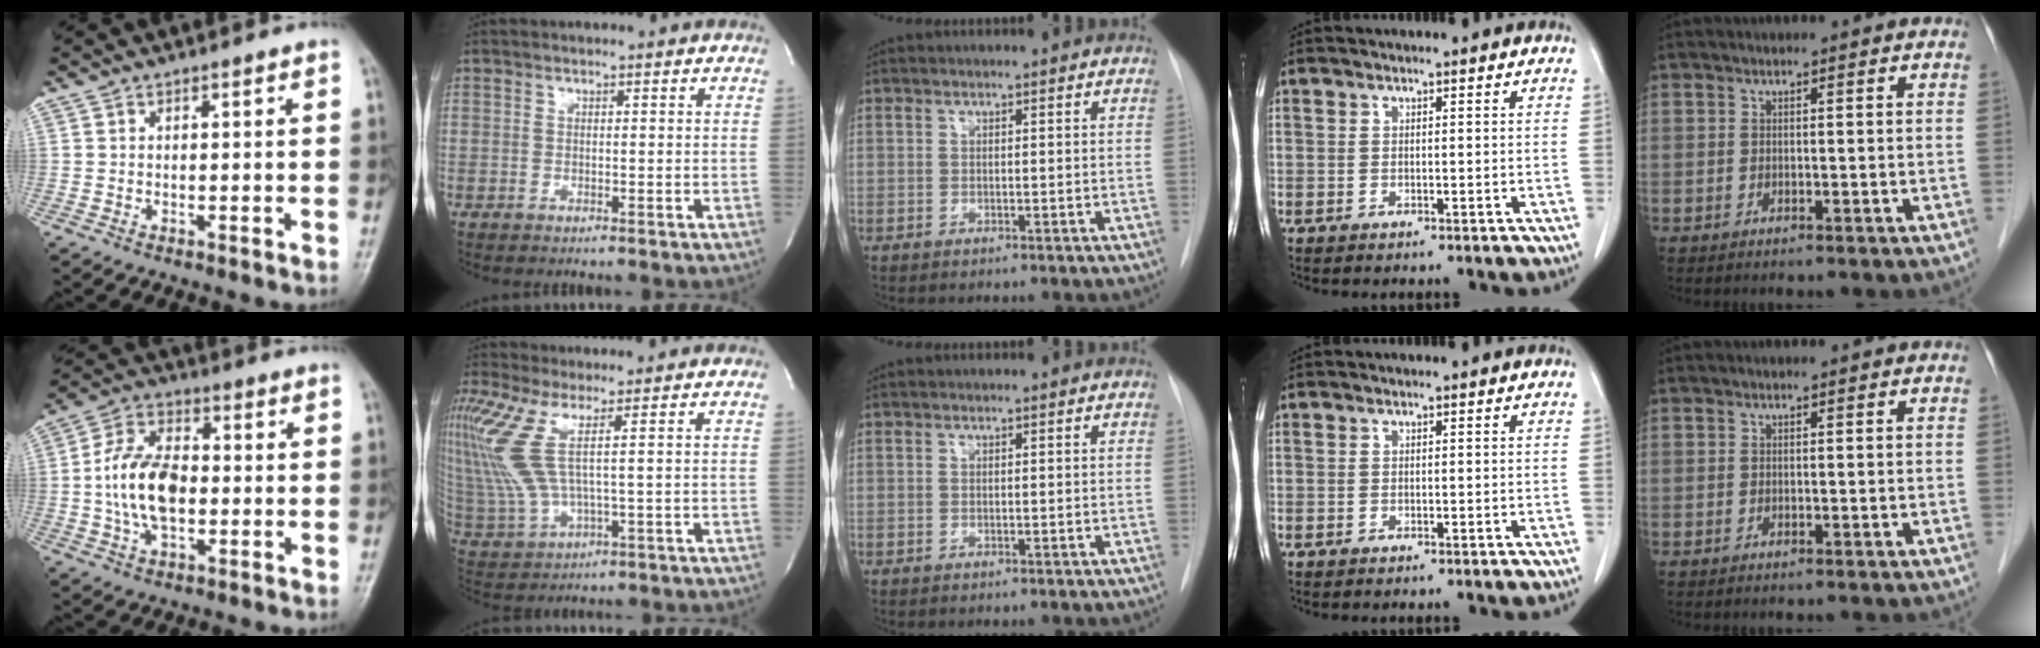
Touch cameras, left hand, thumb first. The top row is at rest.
{"thumb": {"total": 12.5, "force": [-0.6, 7.4, 10.0], "torque": [-0.184, 0.018, -0.015]}, "index": {"total": 11.6, "force": [4.2, 2.4, 10.6], "torque": [-0.281, 0.004, 0.086]}}